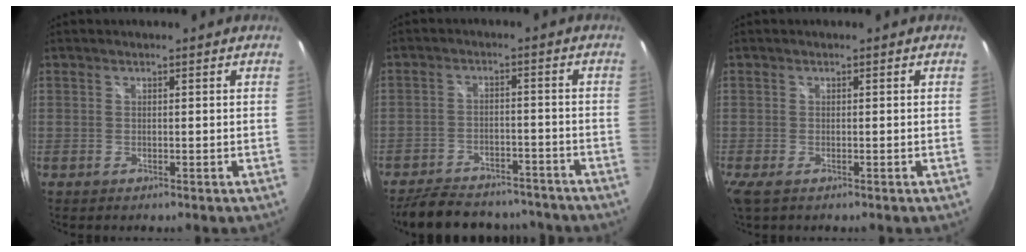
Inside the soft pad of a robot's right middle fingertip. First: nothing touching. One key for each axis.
{"total": 16.9, "fx": -14.4, "fy": 6.3, "fz": 6.2, "tx": -0.141, "ty": 0.005, "tz": -0.191}
{"total": 1.1, "fx": -0.9, "fy": 0.4, "fz": 0.5, "tx": -0.011, "ty": -0.005, "tz": -0.018}